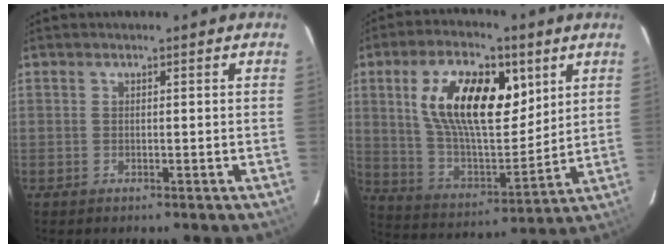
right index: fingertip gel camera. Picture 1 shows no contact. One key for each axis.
{"total": 19.7, "fx": 7.1, "fy": 9.5, "fz": 15.8, "tx": -0.291, "ty": 0.011, "tz": 0.132}